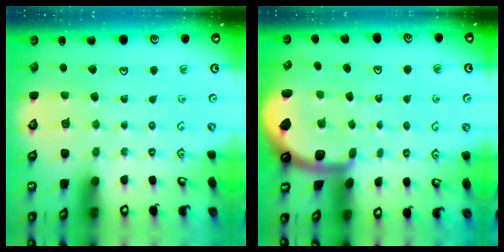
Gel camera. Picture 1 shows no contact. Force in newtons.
{"total": 2.5, "press": 2.4, "slide": 0.5}